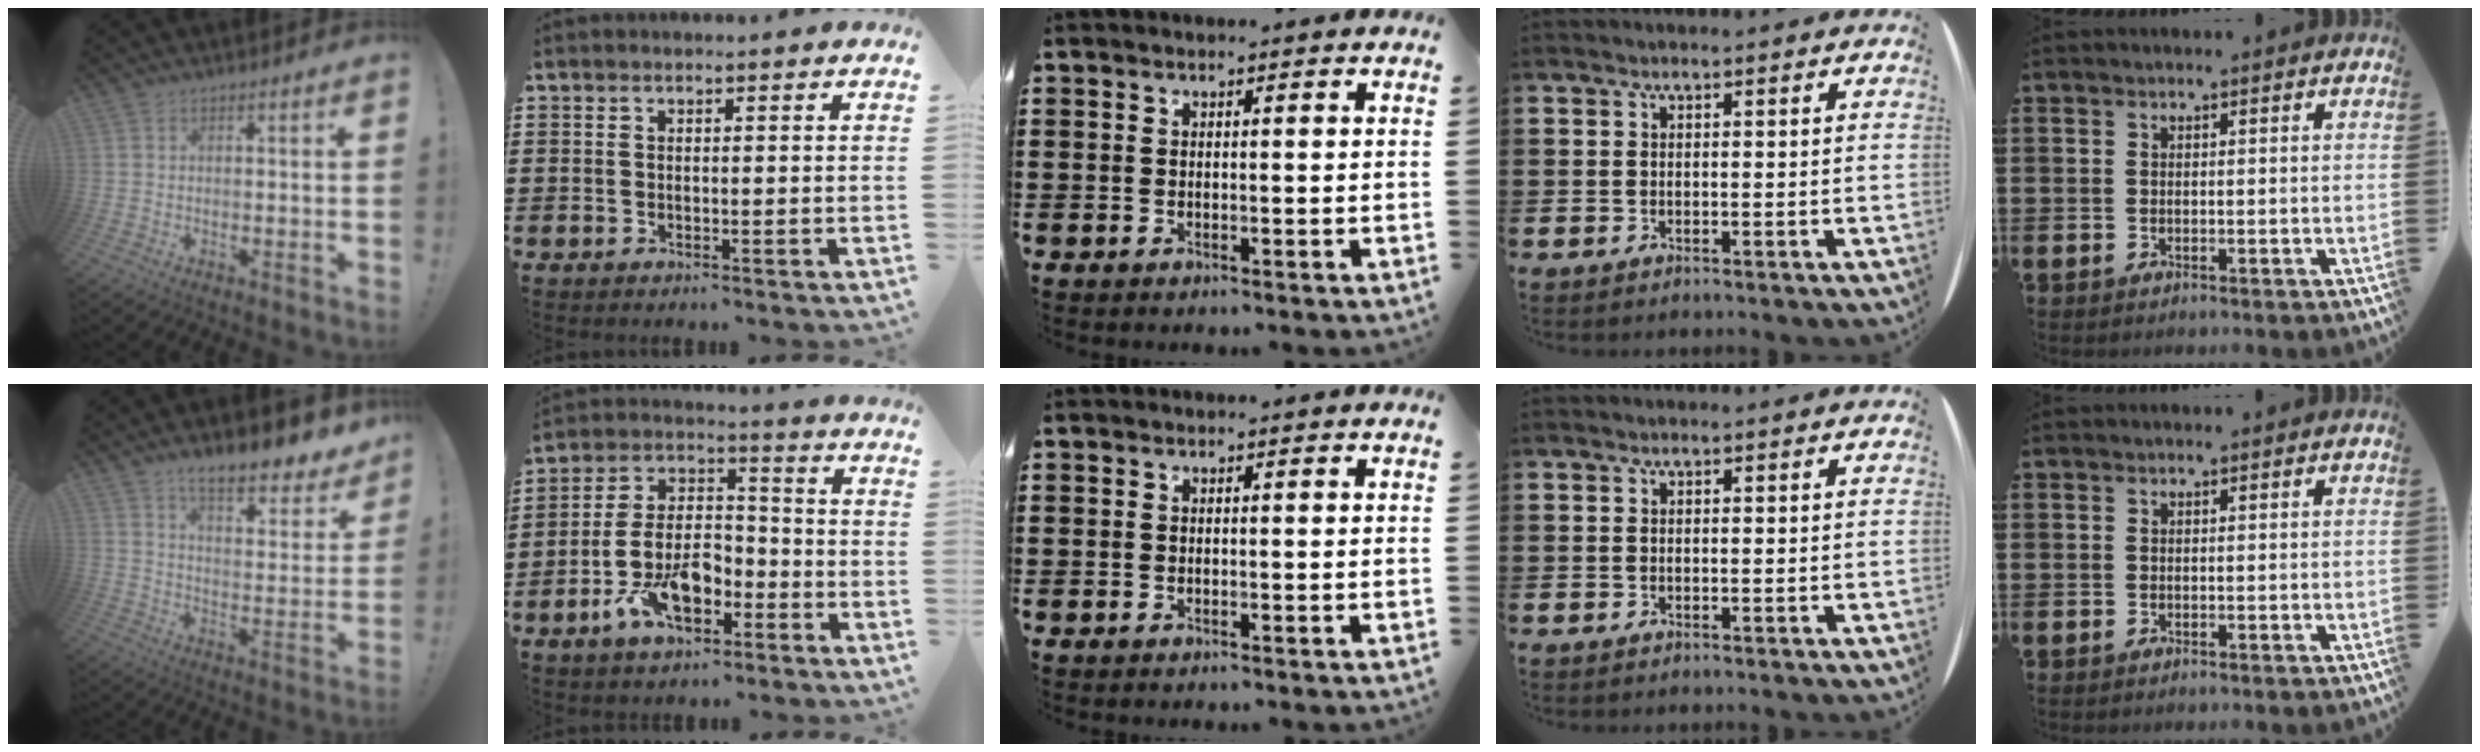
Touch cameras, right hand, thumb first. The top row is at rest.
{"thumb": {"total": 10.4, "force": [8.6, 2.4, 5.3], "torque": [-0.081, -0.075, 0.147]}, "index": {"total": 9.9, "force": [-4.5, 5.3, 7.0], "torque": [-0.163, 0.002, -0.088]}}